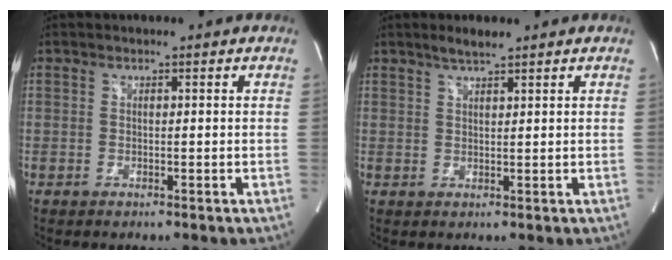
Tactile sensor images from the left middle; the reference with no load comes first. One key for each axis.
{"total": 2.5, "fx": 2.1, "fy": 0.1, "fz": 1.4, "tx": -0.036, "ty": 0.003, "tz": 0.041}